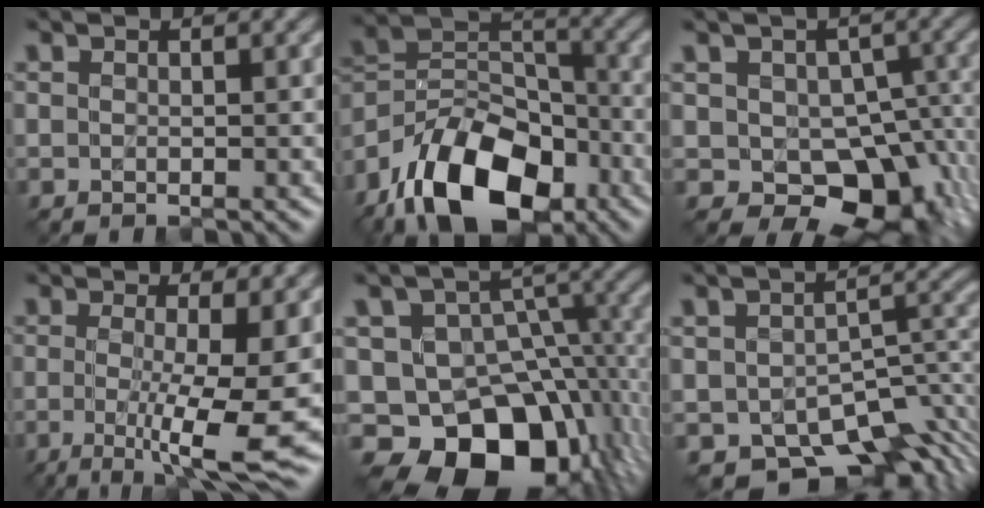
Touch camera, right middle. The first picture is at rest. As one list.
[{"total": 12.3, "force": [-7.8, 6.4, 7.0], "torque": [-0.123, 0.012, -0.149]}, {"total": 9.8, "force": [-2.2, 7.0, 6.5], "torque": [-0.081, -0.020, -0.026]}, {"total": 8.1, "force": [-1.1, 1.4, 7.9], "torque": [-0.122, -0.019, -0.014]}, {"total": 14.6, "force": [-6.5, 9.9, 8.5], "torque": [-0.129, -0.009, -0.104]}, {"total": 9.1, "force": [-5.2, 5.0, 5.6], "torque": [-0.077, -0.022, -0.078]}]